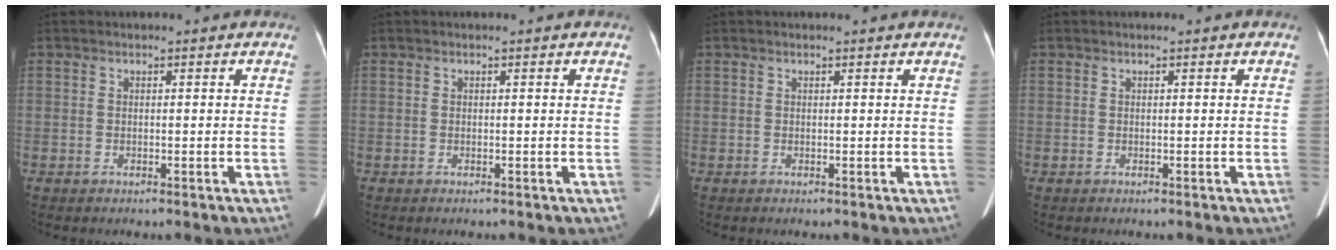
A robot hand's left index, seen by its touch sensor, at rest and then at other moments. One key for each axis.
{"total": 0.0}
{"total": 0.9, "fx": 0.9, "fy": -0.1, "fz": 0.2, "tx": -0.010, "ty": 0.003, "tz": 0.011}
{"total": 0.0}